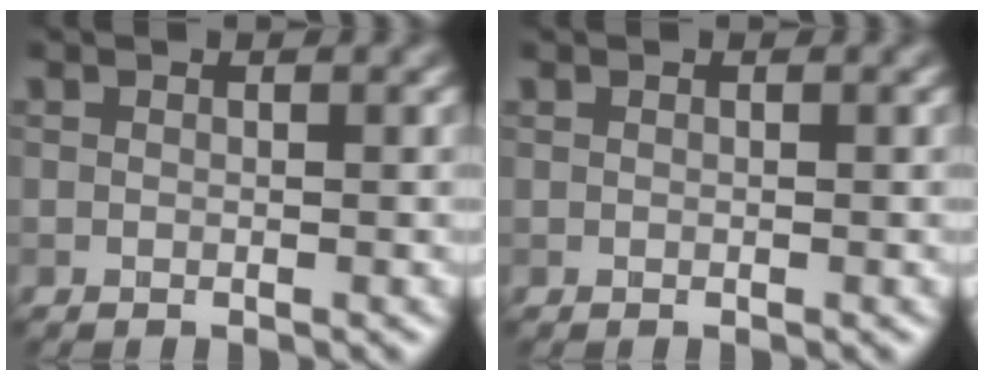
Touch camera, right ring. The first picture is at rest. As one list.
[{"total": 0.0}]